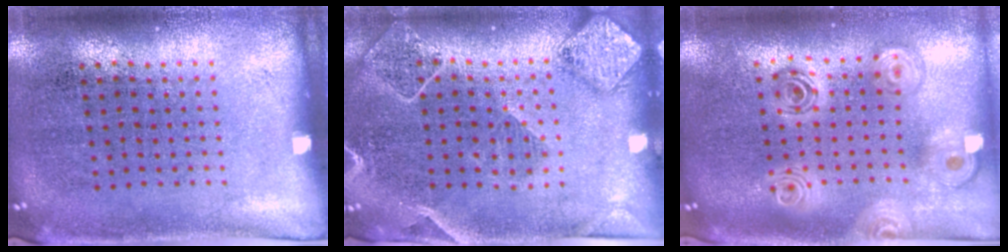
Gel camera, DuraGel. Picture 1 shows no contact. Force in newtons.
{"total": 2.1, "press": 1.9, "slide": 0.7}
{"total": 2.2, "press": 1.8, "slide": 1.2}